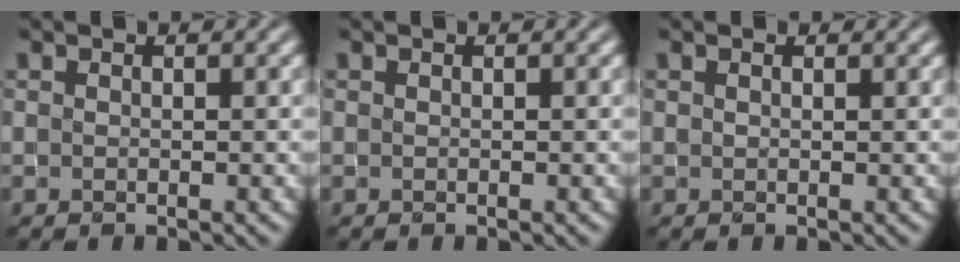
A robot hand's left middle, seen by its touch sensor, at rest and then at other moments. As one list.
[{"total": 0.0}, {"total": 0.6, "force": [0.5, 0.2, 0.2], "torque": [-0.004, 0.004, 0.006]}]